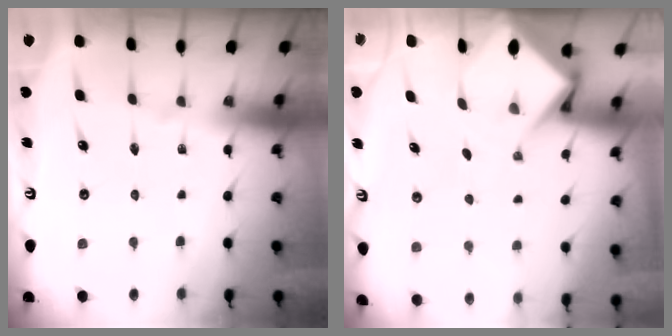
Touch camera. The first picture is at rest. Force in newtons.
{"total": 6.6, "press": 6.6, "slide": 0.5}